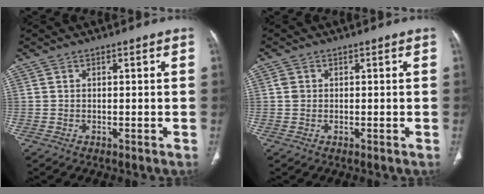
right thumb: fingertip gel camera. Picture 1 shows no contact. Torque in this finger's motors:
{"motor_torque": [0.39, 0.25, 0.14, 0.62, 0.00]}